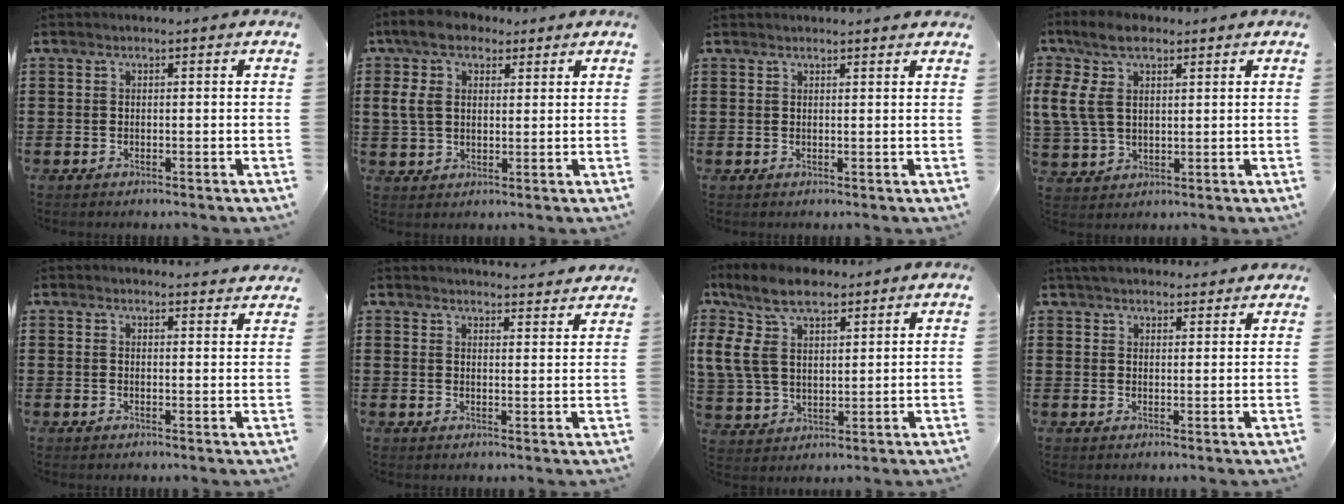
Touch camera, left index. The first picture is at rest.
{"total": 7.4, "force": [3.8, 4.6, 4.5], "torque": [-0.116, 0.012, 0.067]}
{"total": 1.0, "force": [1.0, -0.1, 0.1], "torque": [-0.005, -0.001, 0.020]}
{"total": 9.0, "force": [4.1, 5.1, 6.1], "torque": [-0.151, 0.011, 0.073]}
{"total": 2.2, "force": [2.2, 0.1, 0.0], "torque": [0.002, -0.008, 0.040]}
{"total": 3.1, "force": [3.1, -0.1, 0.0], "torque": [-0.002, -0.018, 0.056]}
{"total": 11.6, "force": [6.9, 5.9, 7.2], "torque": [-0.177, -0.001, 0.128]}
{"total": 3.9, "force": [3.7, 0.6, 0.7], "torque": [-0.024, -0.003, 0.072]}